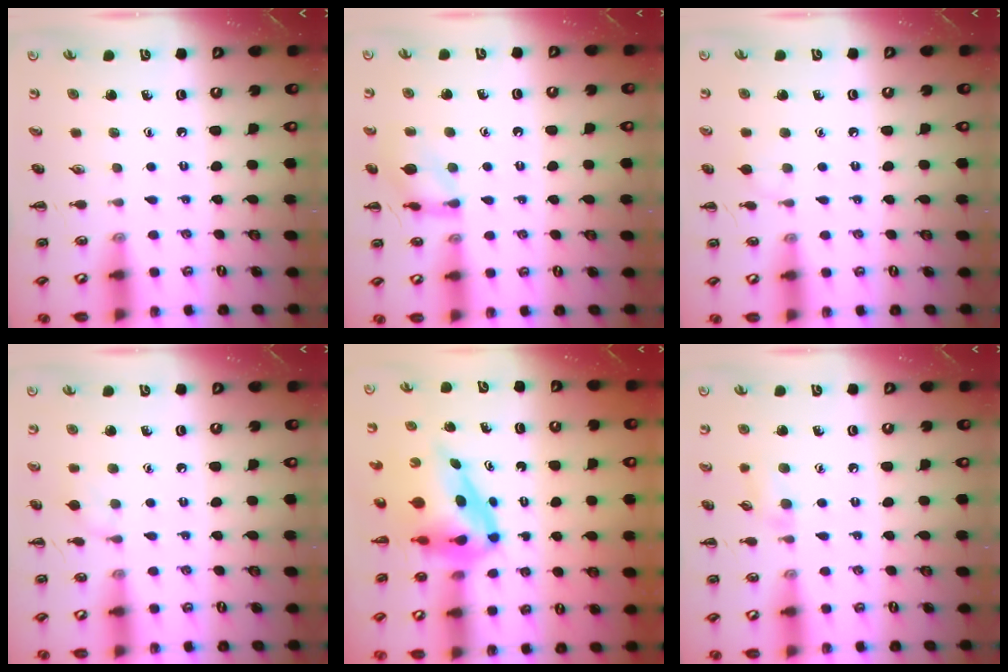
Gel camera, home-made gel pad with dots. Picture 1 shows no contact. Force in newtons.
{"total": 10.2, "press": 10.2, "slide": 0.7}
{"total": 4.9, "press": 4.6, "slide": 1.5}
{"total": 6.3, "press": 5.9, "slide": 2.0}
{"total": 5.8, "press": 5.6, "slide": 1.7}
{"total": 6.7, "press": 6.4, "slide": 2.0}